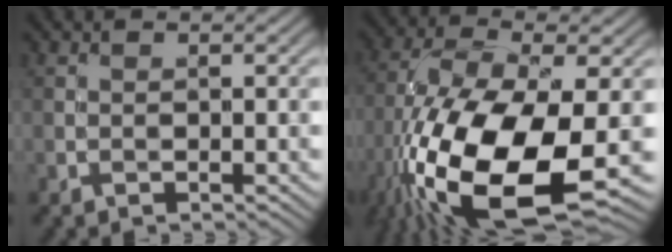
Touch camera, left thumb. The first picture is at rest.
{"total": 17.9, "force": [-6.6, 7.1, 15.1], "torque": [-0.325, -0.032, -0.118]}